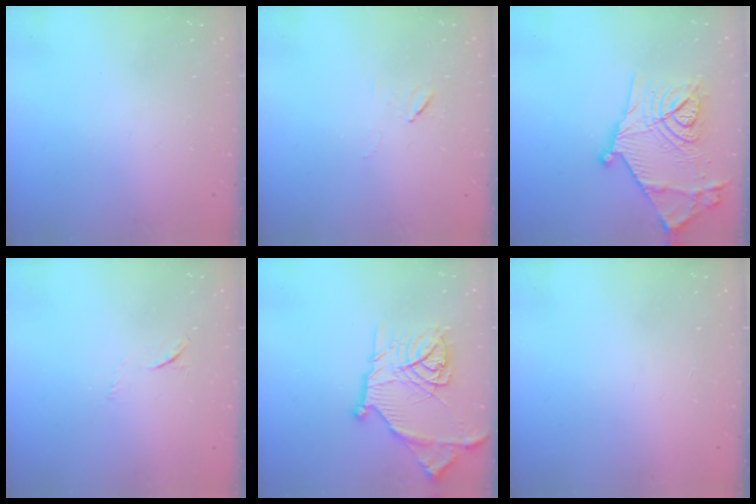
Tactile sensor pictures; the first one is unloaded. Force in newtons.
{"total": 5.4, "press": 5.3, "slide": 1.0}
{"total": 22.3, "press": 22.3, "slide": 1.1}
{"total": 4.2, "press": 4.0, "slide": 1.4}
{"total": 20.3, "press": 20.2, "slide": 1.6}
{"total": 1.7, "press": 1.7, "slide": 0.1}